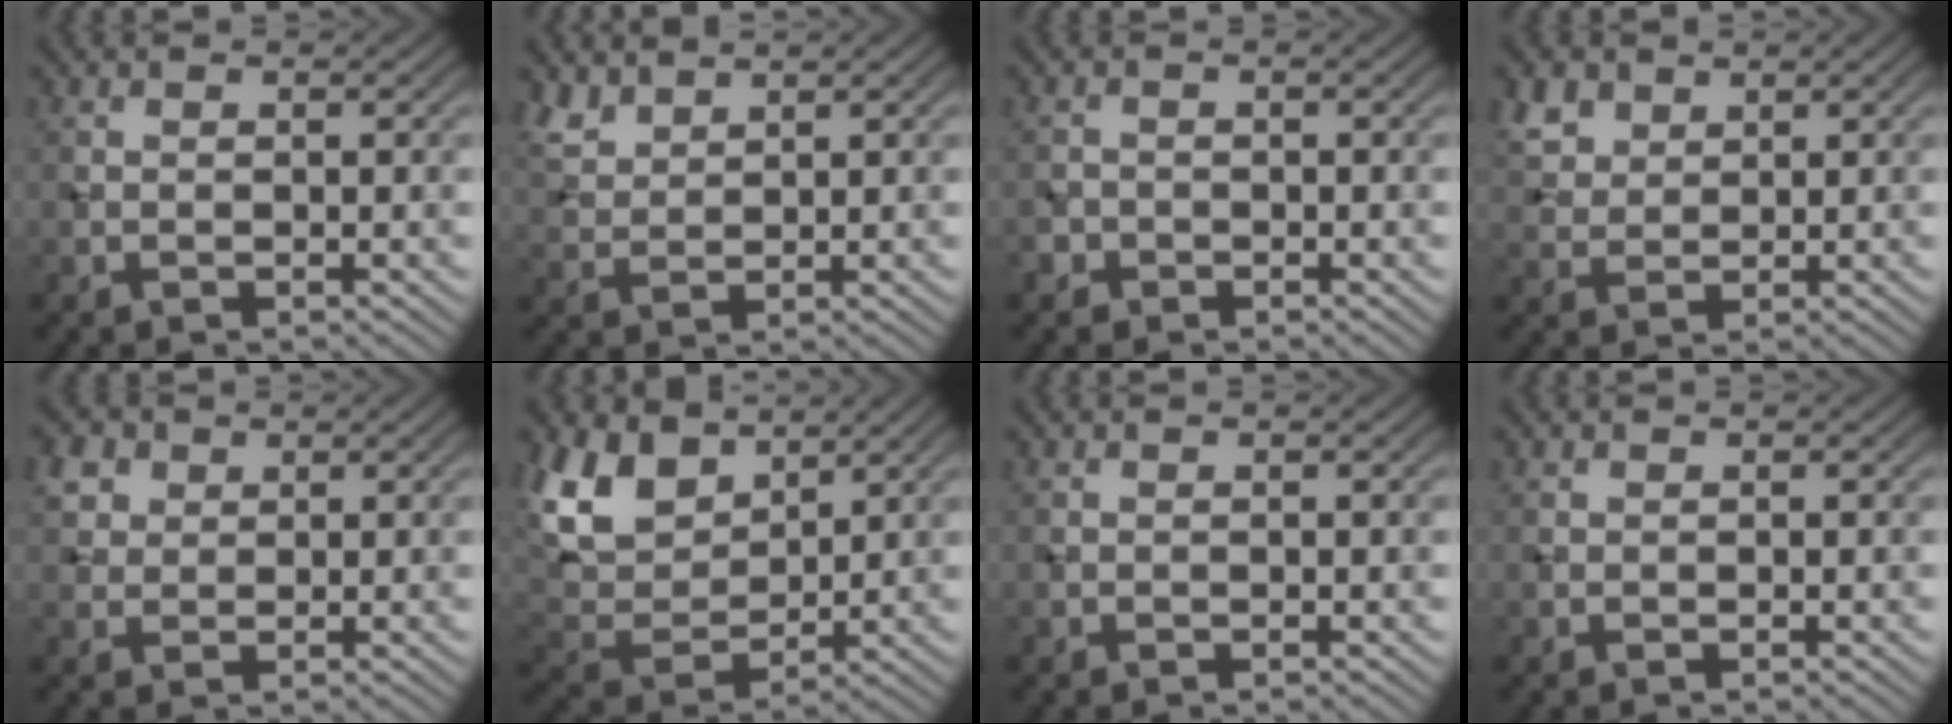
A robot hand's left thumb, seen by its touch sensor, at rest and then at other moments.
{"total": 3.4, "force": [2.7, 1.3, 1.5], "torque": [-0.044, 0.004, 0.067]}
{"total": 1.5, "force": [-0.9, 1.1, 0.1], "torque": [0.005, 0.000, -0.022]}
{"total": 3.9, "force": [2.4, 2.6, 1.7], "torque": [-0.050, 0.005, 0.054]}
{"total": 4.0, "force": [2.0, 3.1, 1.6], "torque": [-0.055, 0.003, 0.043]}
{"total": 10.6, "force": [6.3, 5.9, 6.2], "torque": [-0.167, 0.010, 0.123]}
{"total": 0.0}
{"total": 0.0}